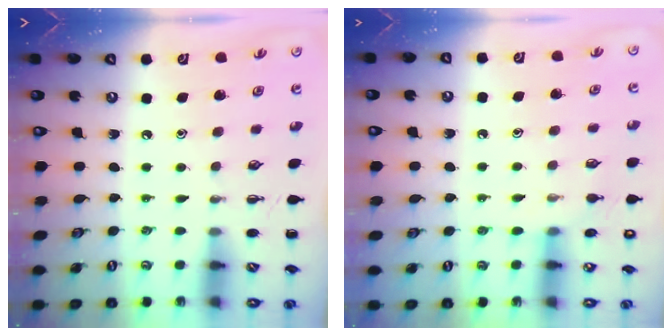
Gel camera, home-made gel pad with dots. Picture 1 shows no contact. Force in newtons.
{"total": 8.8, "press": 8.7, "slide": 1.5}